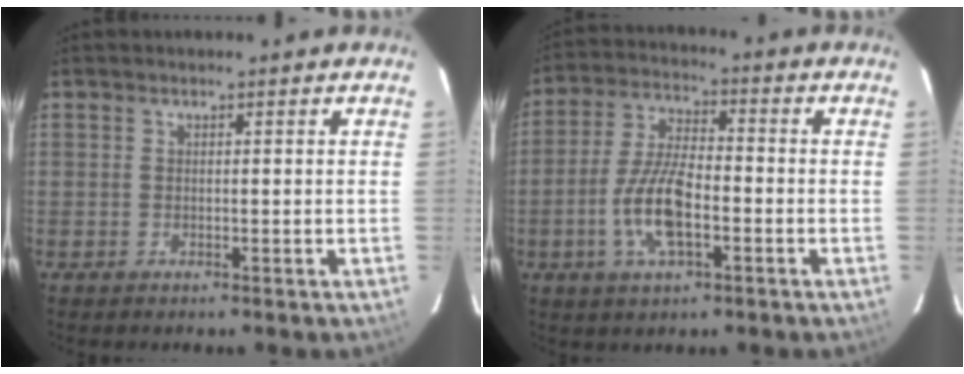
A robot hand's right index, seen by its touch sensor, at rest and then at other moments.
{"total": 10.6, "force": [-3.4, 3.9, 9.3], "torque": [-0.192, 0.002, -0.066]}